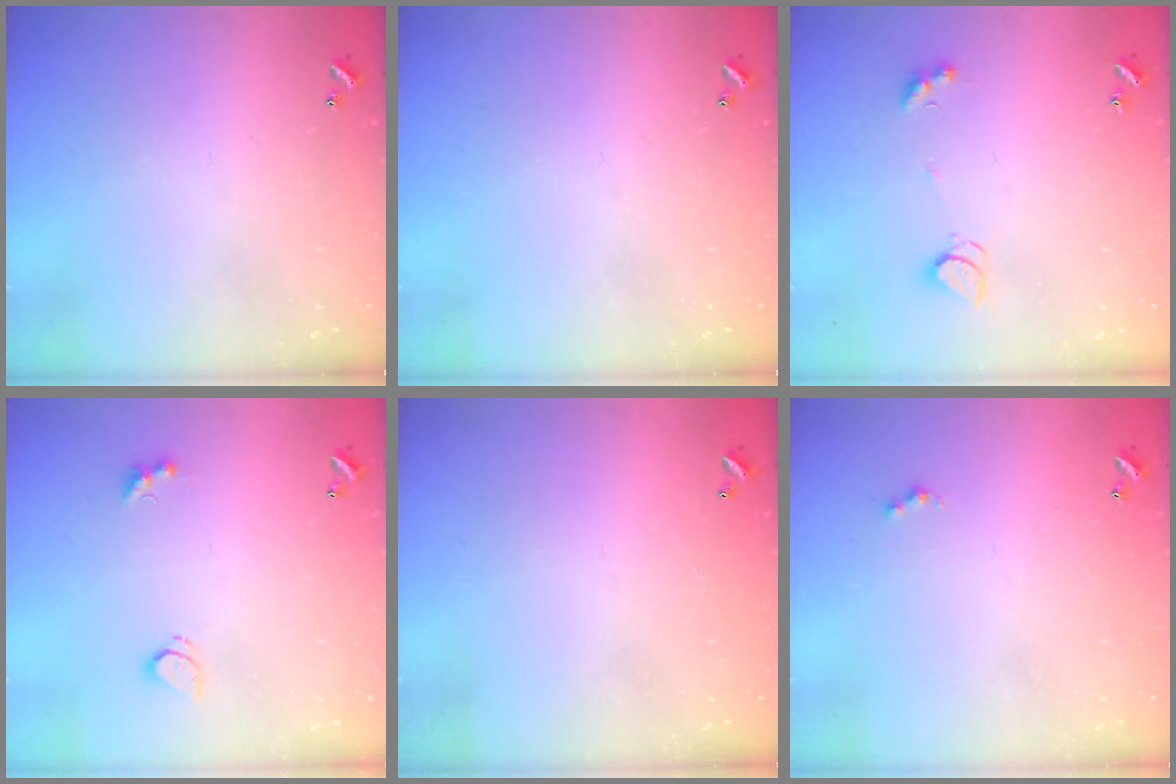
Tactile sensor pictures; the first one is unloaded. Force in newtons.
{"total": 0.0}
{"total": 2.2, "press": 2.2, "slide": 0.4}
{"total": 3.0, "press": 2.7, "slide": 1.1}
{"total": 2.8, "press": 2.8, "slide": 0.1}
{"total": 0.8, "press": 0.5, "slide": 0.5}